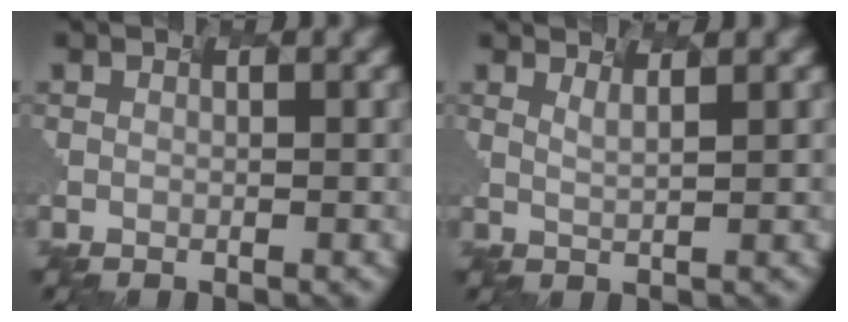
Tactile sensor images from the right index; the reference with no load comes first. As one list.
[{"total": 1.0, "force": [0.7, -0.1, 0.7], "torque": [-0.015, -0.003, 0.019]}]